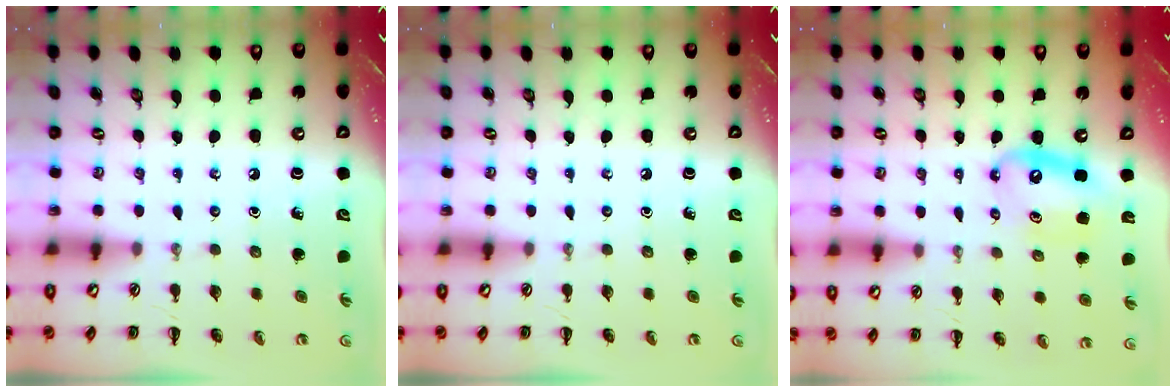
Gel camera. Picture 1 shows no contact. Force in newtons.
{"total": 0.0}
{"total": 11.4, "press": 11.0, "slide": 3.0}